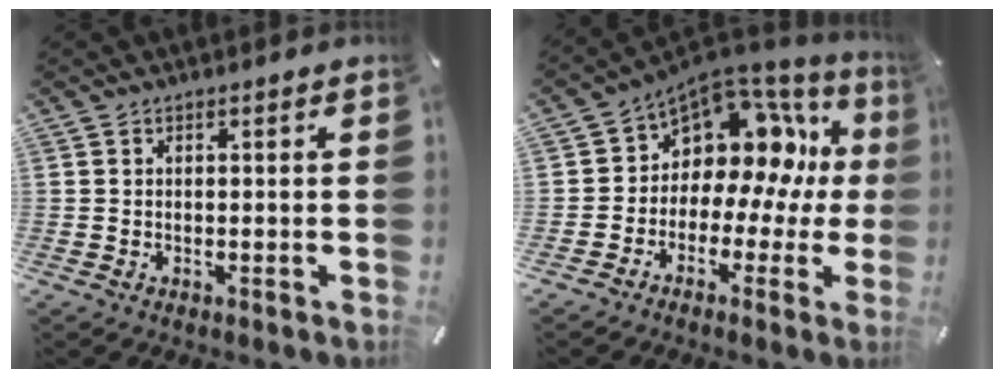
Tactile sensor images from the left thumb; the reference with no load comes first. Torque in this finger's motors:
{"motor_torque": [0.00, 1.02, 0.72, 0.75, 0.08]}